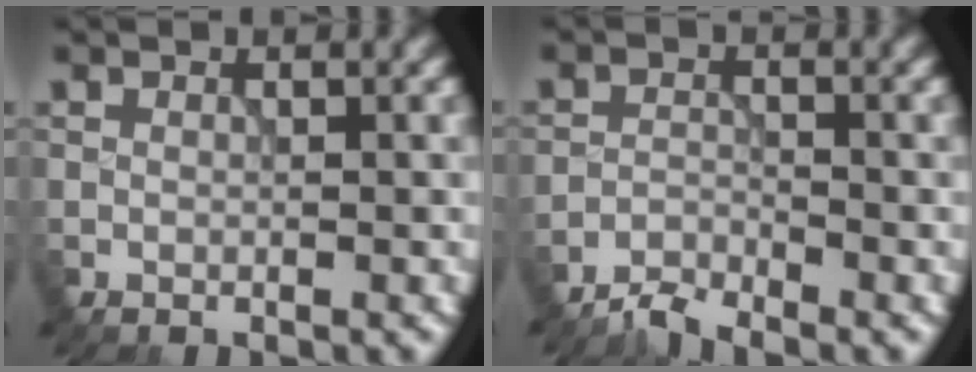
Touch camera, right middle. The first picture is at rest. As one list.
[{"total": 2.2, "force": [-2.2, 0.1, 0.4], "torque": [-0.007, 0.000, -0.051]}]